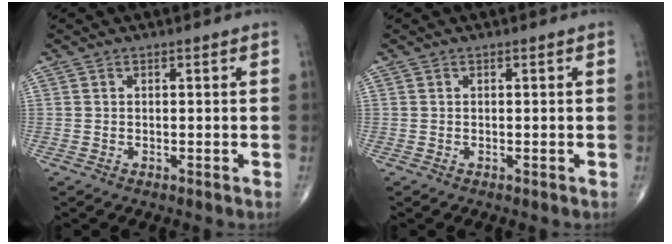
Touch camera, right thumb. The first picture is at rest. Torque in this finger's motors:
{"motor_torque": [-0.11, 0.10, 0.07, -0.01, 0.02]}